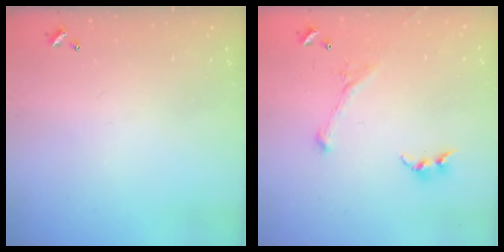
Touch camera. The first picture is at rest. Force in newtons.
{"total": 2.8, "press": 2.6, "slide": 0.9}